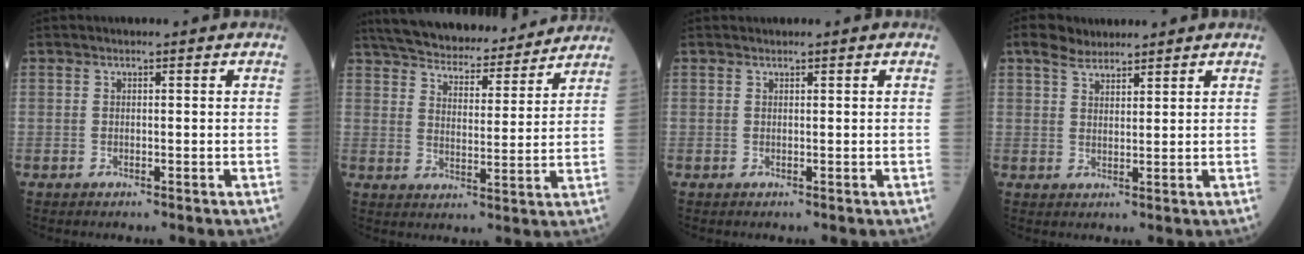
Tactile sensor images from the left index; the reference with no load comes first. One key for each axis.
{"total": 20.1, "fx": 18.2, "fy": 4.4, "fz": 7.4, "tx": -0.127, "ty": 0.017, "tz": 0.258}
{"total": 0.0}
{"total": 3.1, "fx": 2.6, "fy": 1.4, "fz": 1.1, "tx": -0.030, "ty": 0.012, "tz": 0.050}